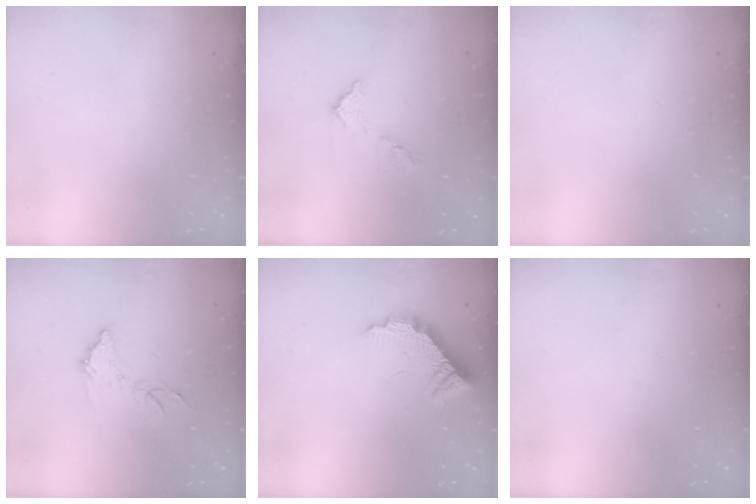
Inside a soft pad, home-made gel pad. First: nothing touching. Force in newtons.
{"total": 7.5, "press": 7.5, "slide": 0.4}
{"total": 0.0}
{"total": 9.3, "press": 9.3, "slide": 0.6}
{"total": 10.4, "press": 10.4, "slide": 0.3}
{"total": 3.8, "press": 3.8, "slide": 0.2}